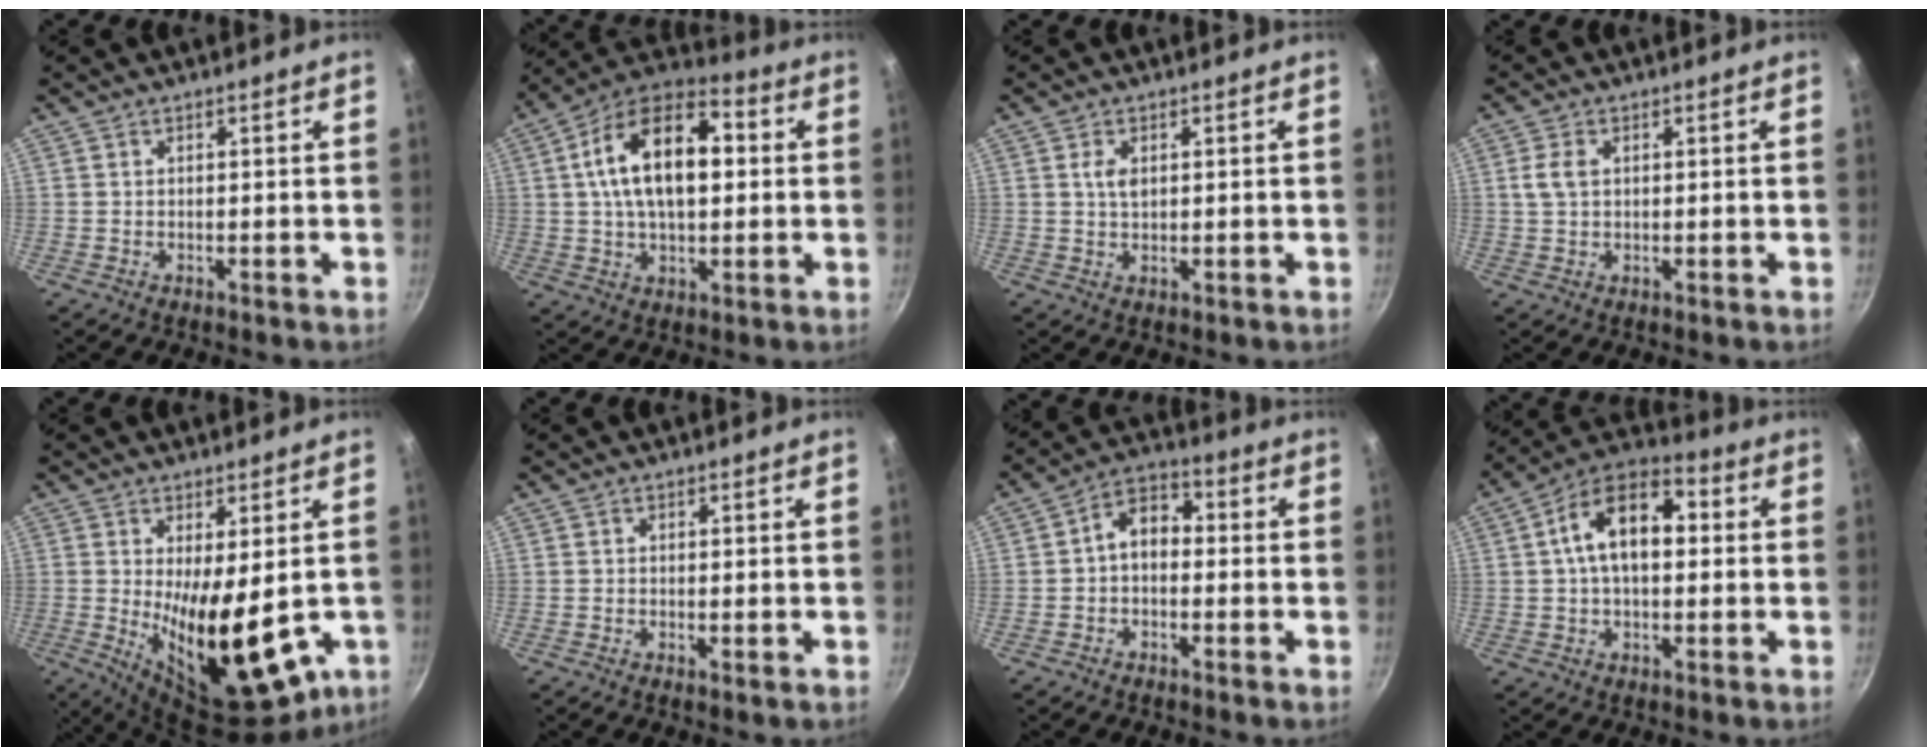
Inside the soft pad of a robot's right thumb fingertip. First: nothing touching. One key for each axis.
{"total": 18.2, "fx": 2.8, "fy": 10.0, "fz": 15.0, "tx": -0.241, "ty": 0.025, "tz": 0.037}
{"total": 2.6, "fx": 0.7, "fy": 1.4, "fz": 2.1, "tx": -0.038, "ty": -0.005, "tz": 0.014}
{"total": 3.4, "fx": 0.8, "fy": 2.2, "fz": 2.4, "tx": -0.055, "ty": 0.005, "tz": 0.016}
{"total": 18.6, "fx": -2.9, "fy": 8.0, "fz": 16.5, "tx": -0.245, "ty": -0.027, "tz": -0.011}
{"total": 0.7, "fx": -0.1, "fy": 0.1, "fz": 0.6, "tx": -0.017, "ty": -0.005, "tz": -0.004}
{"total": 6.9, "fx": -0.4, "fy": 4.7, "fz": 5.0, "tx": -0.062, "ty": 0.027, "tz": -0.021}
{"total": 13.6, "fx": 1.9, "fy": 7.9, "fz": 11.0, "tx": -0.175, "ty": 0.033, "tz": 0.021}